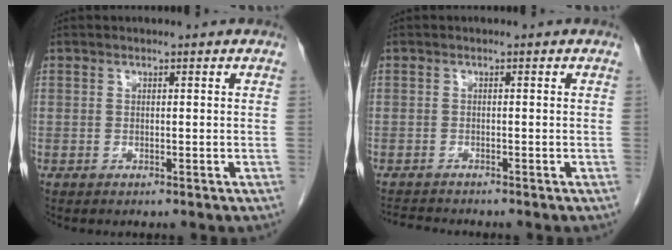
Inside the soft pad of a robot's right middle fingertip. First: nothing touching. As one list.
[{"total": 2.2, "force": [-2.2, -0.1, 0.3], "torque": [-0.007, -0.012, -0.039]}]